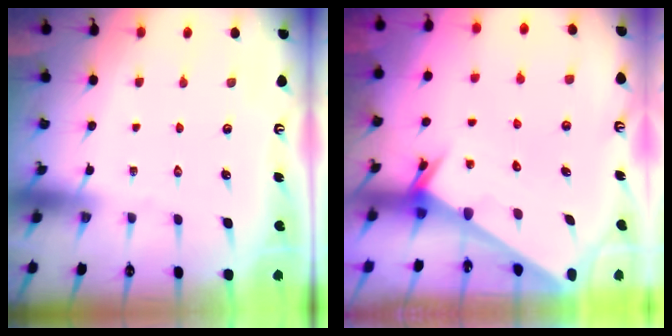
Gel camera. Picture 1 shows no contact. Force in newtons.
{"total": 2.0, "press": 2.0, "slide": 0.1}